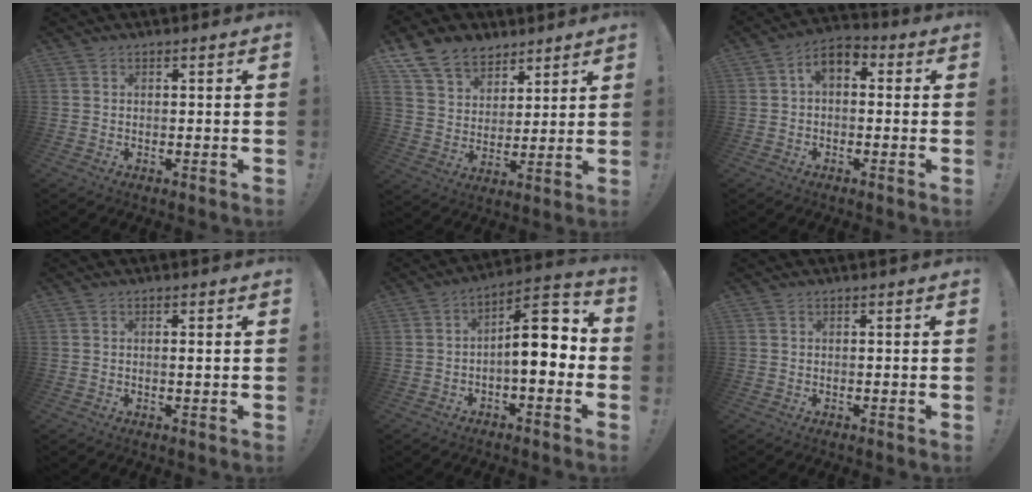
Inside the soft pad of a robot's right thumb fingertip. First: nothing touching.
{"total": 12.7, "force": [8.9, 8.4, 3.6], "torque": [-0.070, -0.060, 0.174]}
{"total": 5.3, "force": [0.3, 3.5, 4.0], "torque": [-0.069, 0.006, 0.010]}
{"total": 0.8, "force": [0.1, -0.1, 0.8], "torque": [-0.002, -0.007, -0.002]}
{"total": 12.1, "force": [-1.0, 5.3, 10.9], "torque": [-0.151, 0.012, -0.016]}
{"total": 0.0}